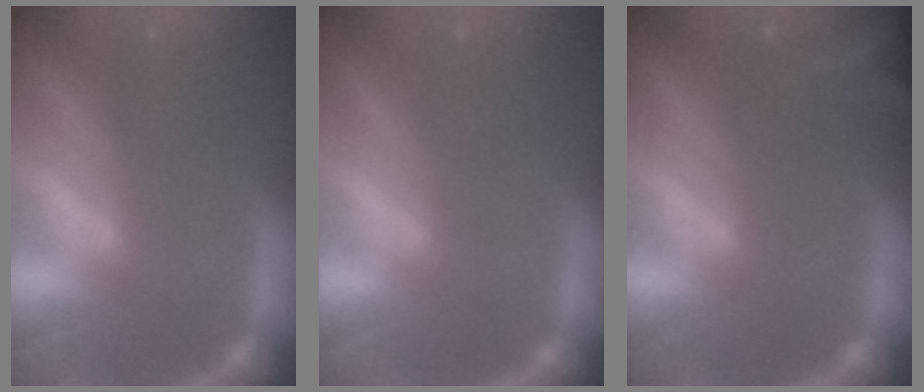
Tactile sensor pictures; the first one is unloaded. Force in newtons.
{"total": 0.0}
{"total": 6.0}